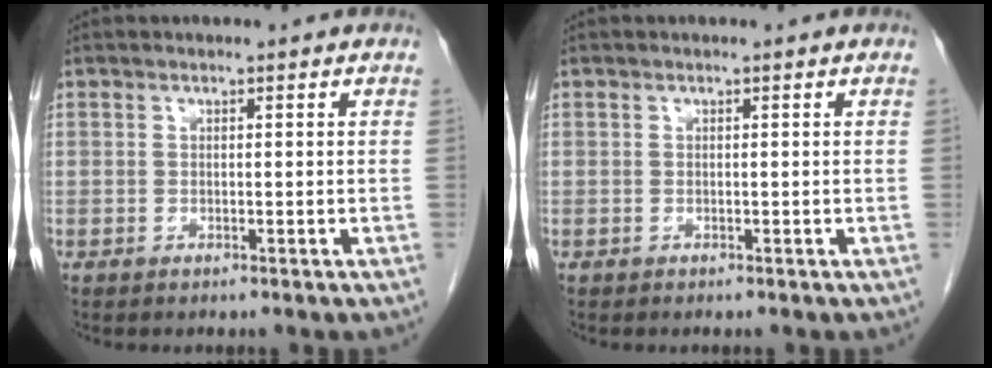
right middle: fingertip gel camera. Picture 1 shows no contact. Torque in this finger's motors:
{"motor_torque": [-0.24, -0.07, -0.03, -0.01]}